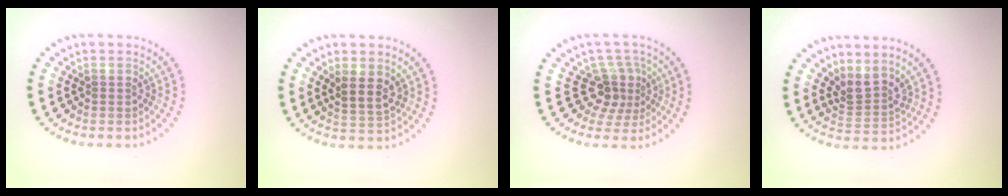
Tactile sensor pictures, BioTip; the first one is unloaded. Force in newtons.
{"total": 2.6, "press": 2.3, "slide": 1.1}
{"total": 3.1, "press": 2.2, "slide": 2.2}
{"total": 2.7, "press": 1.9, "slide": 1.9}